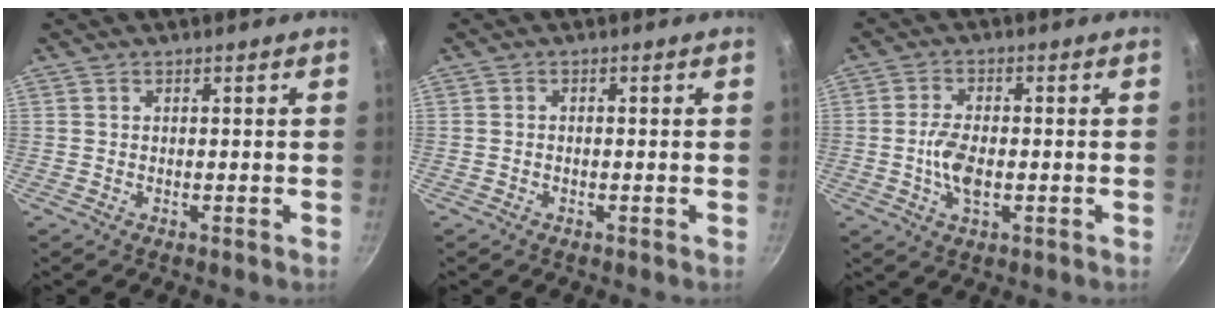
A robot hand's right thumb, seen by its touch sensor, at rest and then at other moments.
{"total": 0.5, "force": [-0.3, 0.3, 0.3], "torque": [-0.008, 0.005, -0.007]}
{"total": 6.1, "force": [-0.9, 3.1, 5.1], "torque": [-0.101, 0.007, -0.022]}